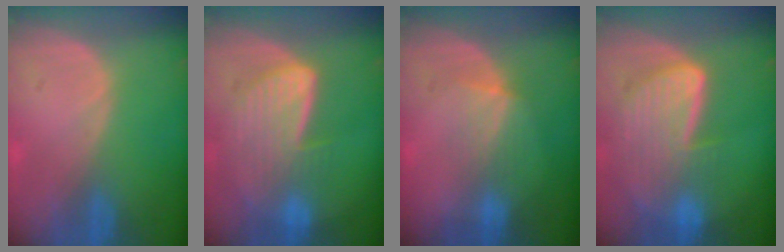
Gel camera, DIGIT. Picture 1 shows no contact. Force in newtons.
{"total": 7.8, "press": 7.3, "slide": 2.9}
{"total": 3.8, "press": 3.6, "slide": 1.2}
{"total": 9.2, "press": 8.1, "slide": 4.5}